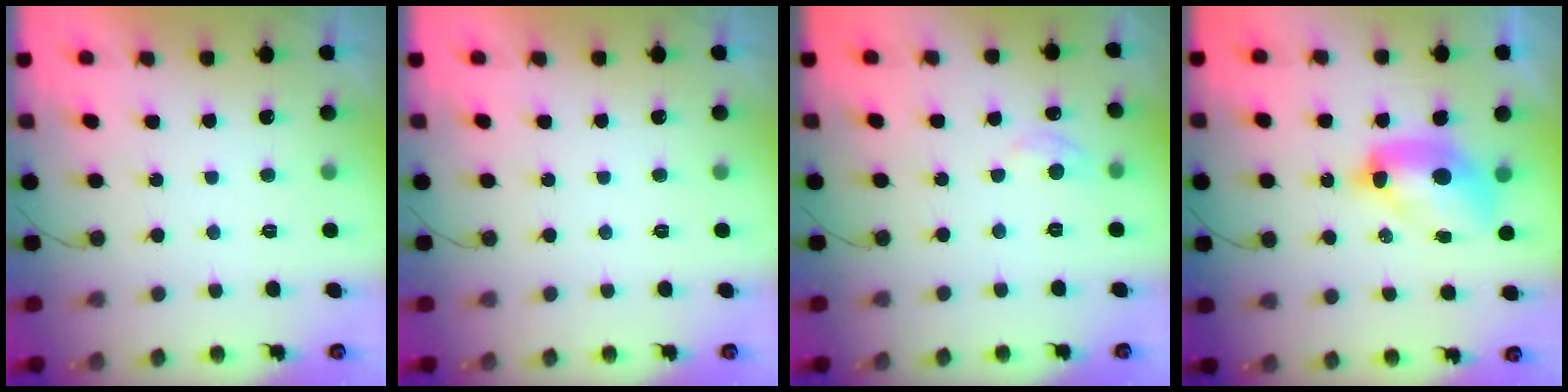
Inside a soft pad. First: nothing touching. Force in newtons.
{"total": 0.0}
{"total": 5.0, "press": 4.9, "slide": 0.6}
{"total": 10.7, "press": 10.6, "slide": 1.1}